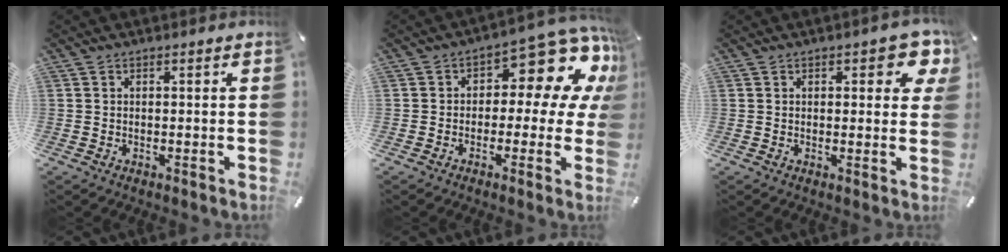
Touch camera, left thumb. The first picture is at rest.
{"total": 12.5, "force": [5.8, 6.5, 8.9], "torque": [-0.108, -0.052, 0.093]}
{"total": 5.6, "force": [2.7, 2.8, 4.0], "torque": [-0.045, -0.009, 0.040]}